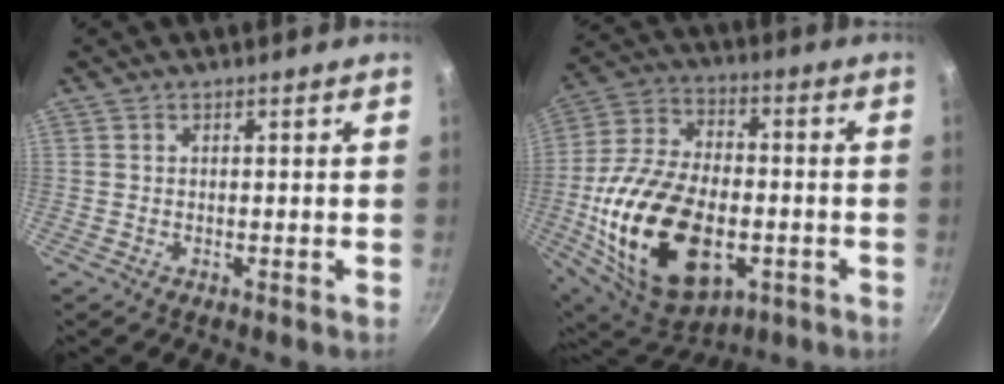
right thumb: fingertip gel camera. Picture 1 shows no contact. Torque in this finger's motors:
{"motor_torque": [-0.25, 1.77, 2.07, -0.71, 0.62]}